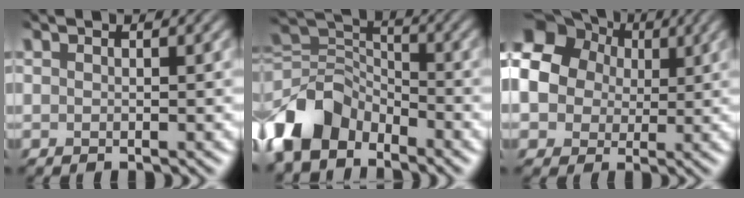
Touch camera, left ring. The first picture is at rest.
{"total": 7.7, "force": [-5.8, 4.3, 2.5], "torque": [-0.063, -0.003, -0.118]}
{"total": 12.5, "force": [2.8, 10.7, 5.9], "torque": [-0.145, 0.019, 0.054]}